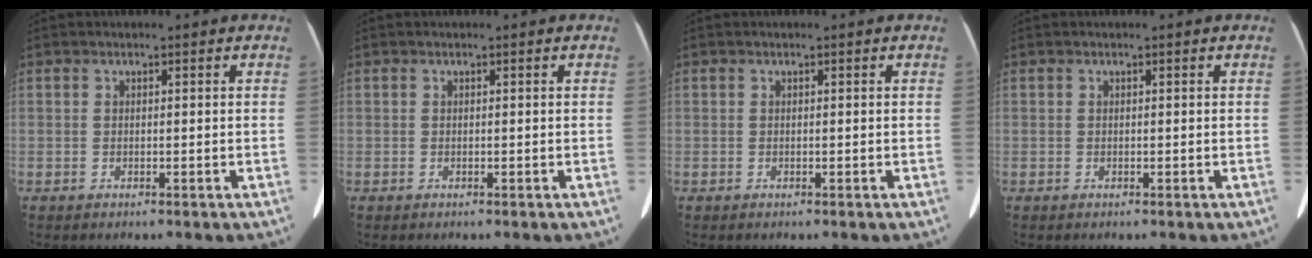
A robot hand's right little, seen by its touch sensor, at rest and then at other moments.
{"total": 0.0}
{"total": 0.0}
{"total": 0.0}